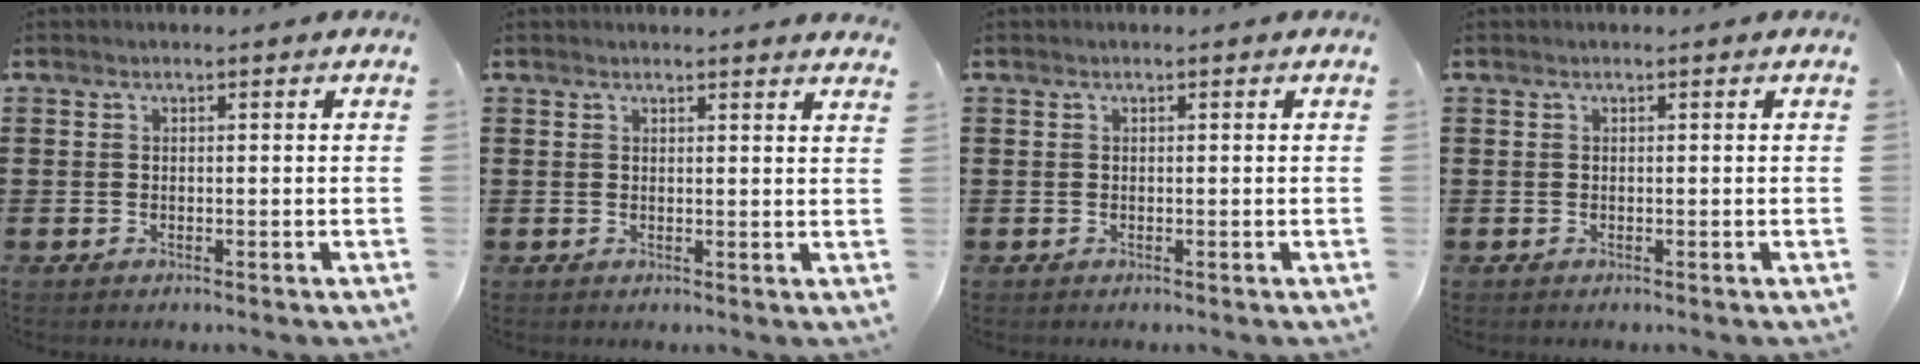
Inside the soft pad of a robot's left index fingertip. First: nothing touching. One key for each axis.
{"total": 1.5, "fx": 1.5, "fy": -0.2, "fz": 0.3, "tx": -0.009, "ty": -0.001, "tz": 0.029}
{"total": 0.0}
{"total": 0.0}